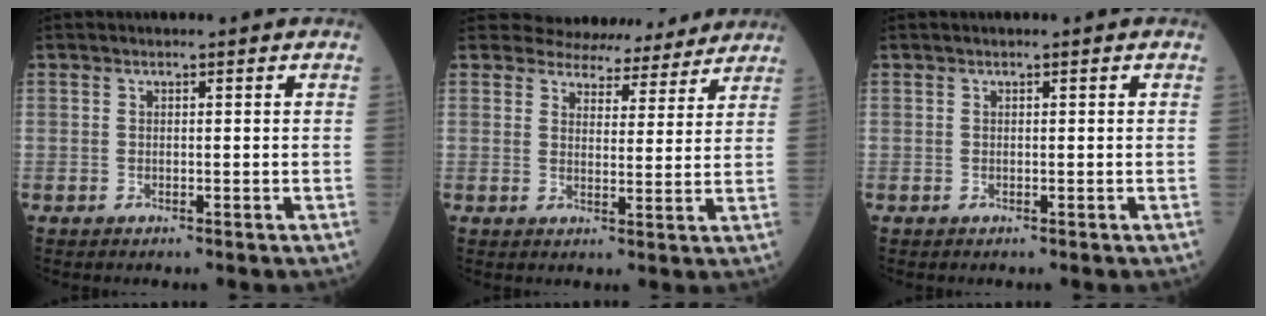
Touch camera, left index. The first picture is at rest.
{"total": 10.5, "force": [9.9, 3.3, 1.0], "torque": [0.005, 0.007, 0.114]}
{"total": 0.0}